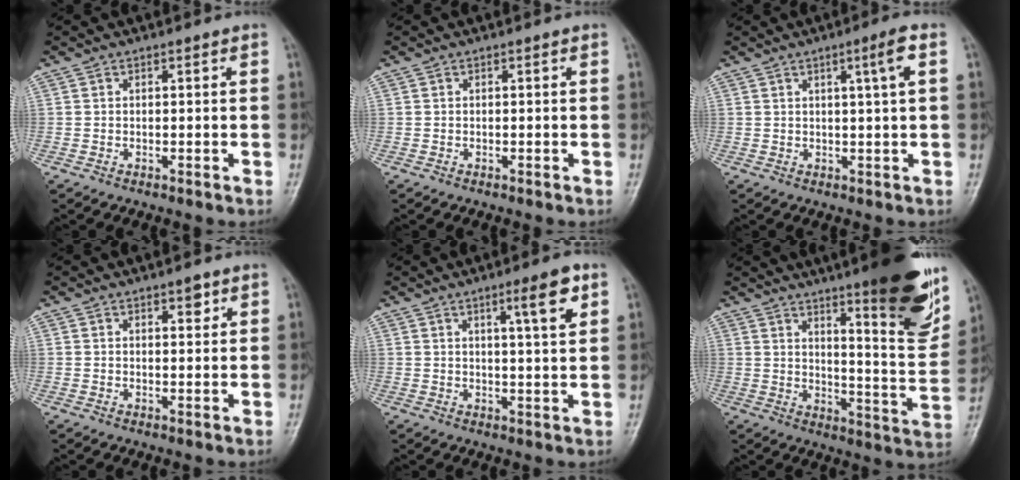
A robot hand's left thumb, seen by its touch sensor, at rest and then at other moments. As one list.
[{"total": 0.0}, {"total": 4.2, "force": [1.4, -0.4, 3.9], "torque": [-0.067, 0.000, 0.025]}, {"total": 2.5, "force": [1.5, 1.0, 1.7], "torque": [-0.015, -0.008, 0.022]}, {"total": 6.7, "force": [3.4, 0.8, 5.7], "torque": [-0.084, -0.017, 0.052]}, {"total": 20.2, "force": [12.5, 3.3, 15.5], "torque": [-0.176, -0.075, 0.179]}]